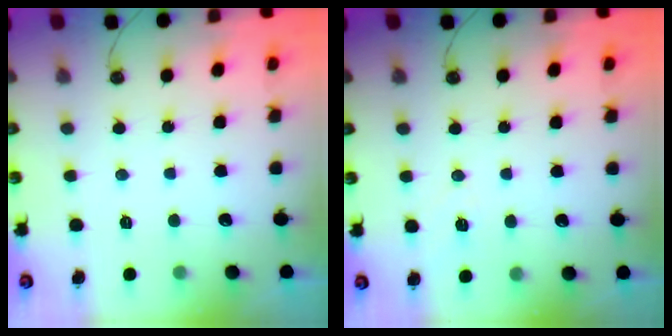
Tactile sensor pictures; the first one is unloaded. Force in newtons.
{"total": 4.1, "press": 3.4, "slide": 2.2}